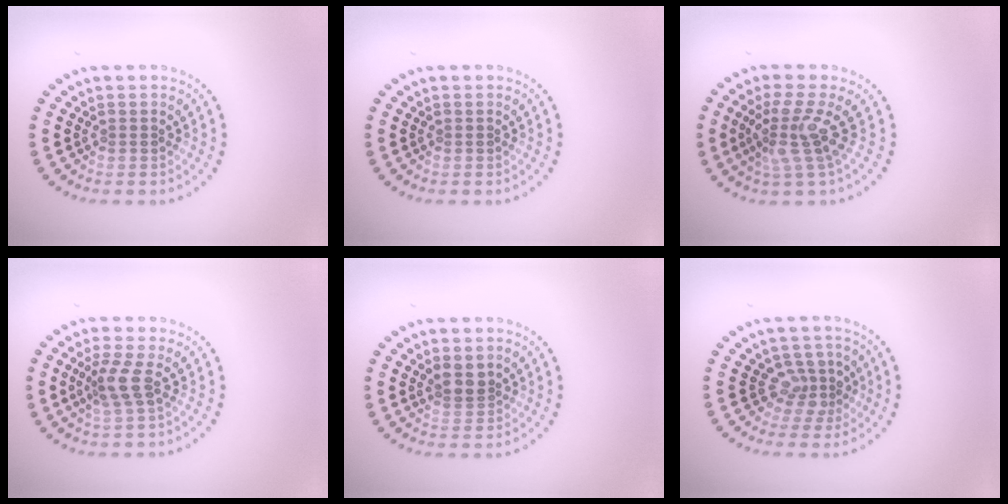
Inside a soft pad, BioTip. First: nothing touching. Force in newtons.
{"total": 0.0}
{"total": 3.6, "press": 2.6, "slide": 2.5}
{"total": 2.4, "press": 1.9, "slide": 1.6}
{"total": 2.0, "press": 1.7, "slide": 1.1}
{"total": 2.7, "press": 2.0, "slide": 1.8}